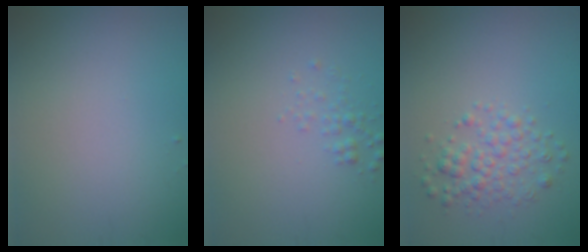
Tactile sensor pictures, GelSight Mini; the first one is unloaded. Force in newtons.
{"total": 1.1, "press": 1.1, "slide": 0.0}
{"total": 2.6, "press": 2.6, "slide": 0.0}